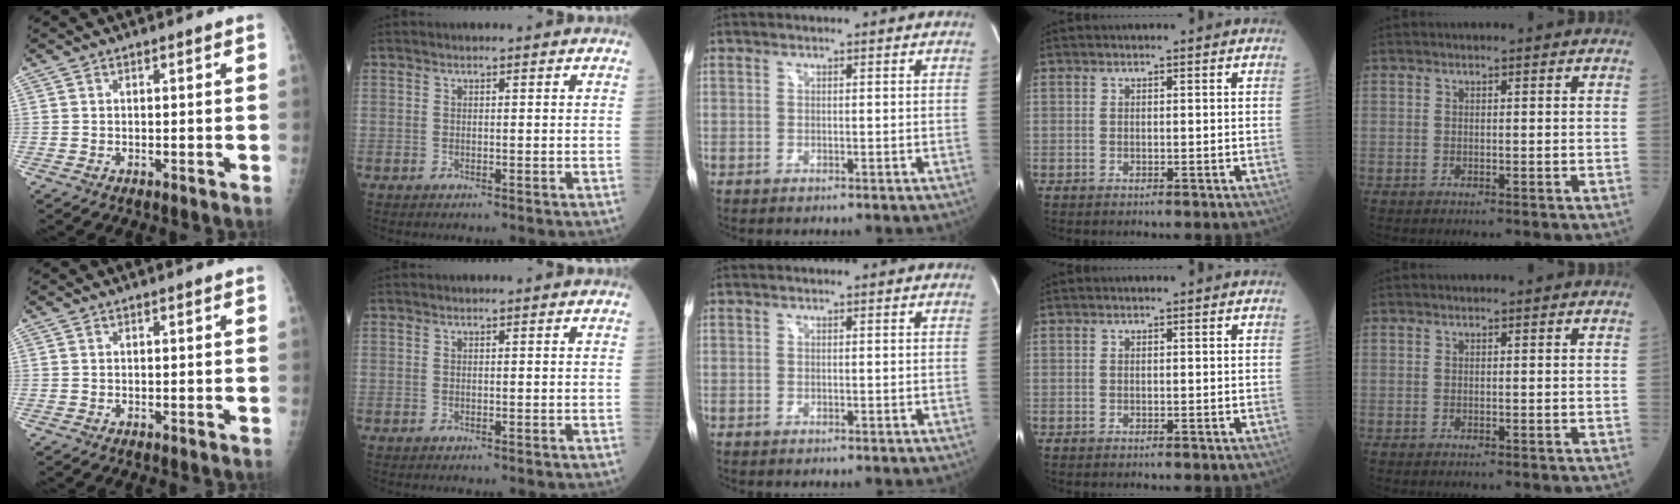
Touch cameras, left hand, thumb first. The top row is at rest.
{}